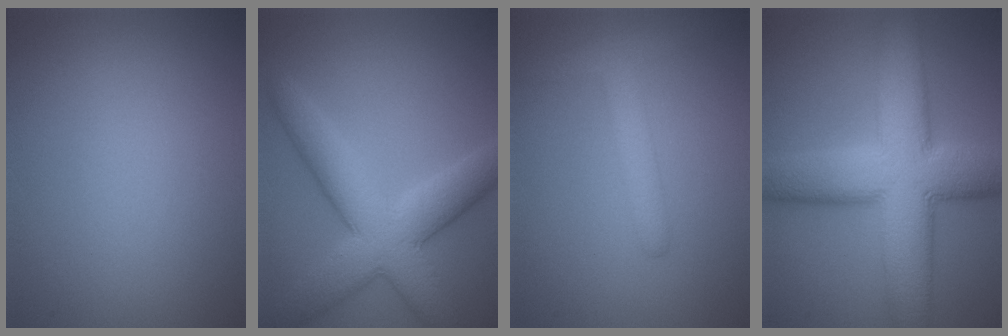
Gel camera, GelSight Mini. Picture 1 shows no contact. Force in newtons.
{"total": 7.6, "press": 7.6, "slide": 0.2}
{"total": 3.0, "press": 3.0, "slide": 0.2}
{"total": 12.3, "press": 12.3, "slide": 0.6}